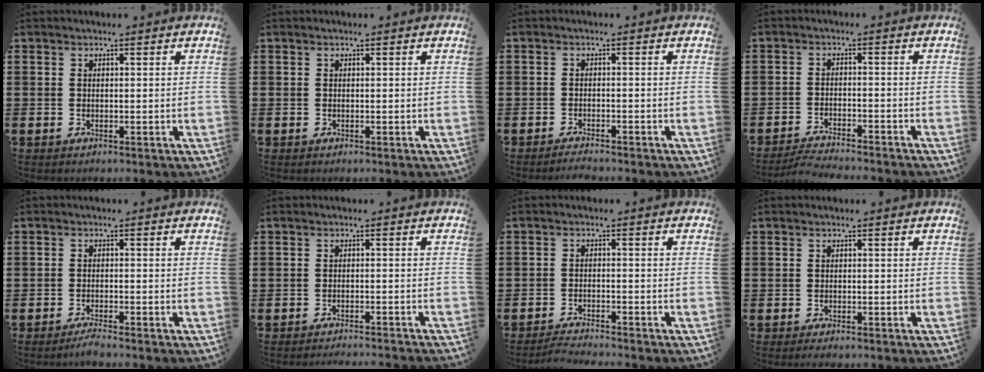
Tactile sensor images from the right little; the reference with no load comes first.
{"total": 0.0}
{"total": 1.4, "force": [-1.3, 0.0, 0.3], "torque": [-0.008, 0.000, -0.026]}
{"total": 2.8, "force": [-2.7, -0.1, 0.5], "torque": [-0.010, 0.004, -0.056]}
{"total": 1.6, "force": [-1.4, -0.1, 0.8], "torque": [-0.013, 0.002, -0.027]}
{"total": 1.2, "force": [-1.2, -0.3, 0.1], "torque": [0.000, 0.002, -0.024]}
{"total": 2.0, "force": [-2.0, -0.2, 0.2], "torque": [-0.006, 0.004, -0.041]}
{"total": 0.6, "force": [-0.4, 0.1, 0.4], "torque": [-0.008, -0.003, -0.008]}